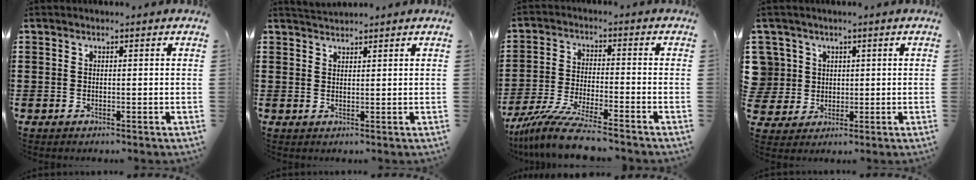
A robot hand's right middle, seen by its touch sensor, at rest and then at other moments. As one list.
[{"total": 1.7, "force": [1.7, 0.1, 0.1], "torque": [-0.005, 0.002, 0.033]}, {"total": 8.2, "force": [-7.1, 0.0, 4.1], "torque": [-0.090, -0.011, -0.139]}, {"total": 5.1, "force": [1.0, 5.0, 0.5], "torque": [-0.035, 0.005, 0.016]}]